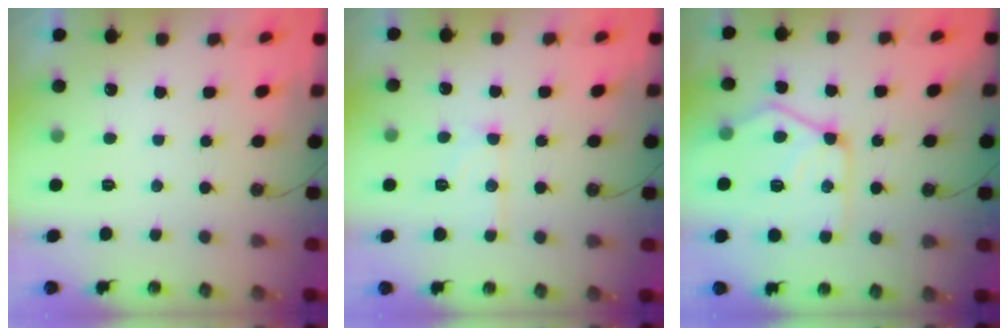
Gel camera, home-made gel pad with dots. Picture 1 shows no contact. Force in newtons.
{"total": 8.7, "press": 8.7, "slide": 0.2}
{"total": 15.4, "press": 15.4, "slide": 1.1}